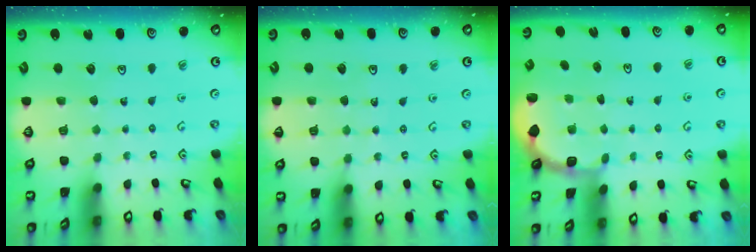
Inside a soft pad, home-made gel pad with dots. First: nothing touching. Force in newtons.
{"total": 2.4, "press": 2.1, "slide": 1.2}
{"total": 1.9, "press": 1.7, "slide": 0.7}